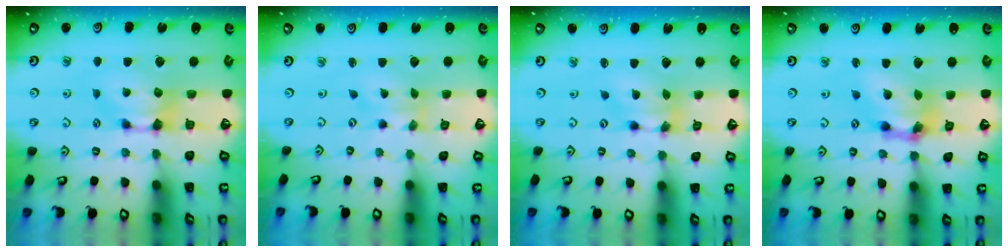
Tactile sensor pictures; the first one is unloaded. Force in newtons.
{"total": 2.4, "press": 2.2, "slide": 1.0}
{"total": 4.9, "press": 4.4, "slide": 2.1}
{"total": 7.6, "press": 7.2, "slide": 2.3}